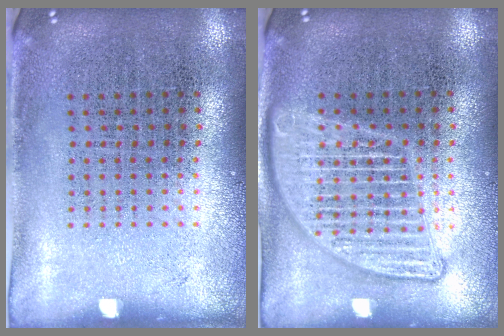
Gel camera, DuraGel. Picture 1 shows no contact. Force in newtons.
{"total": 2.8, "press": 2.8, "slide": 0.3}